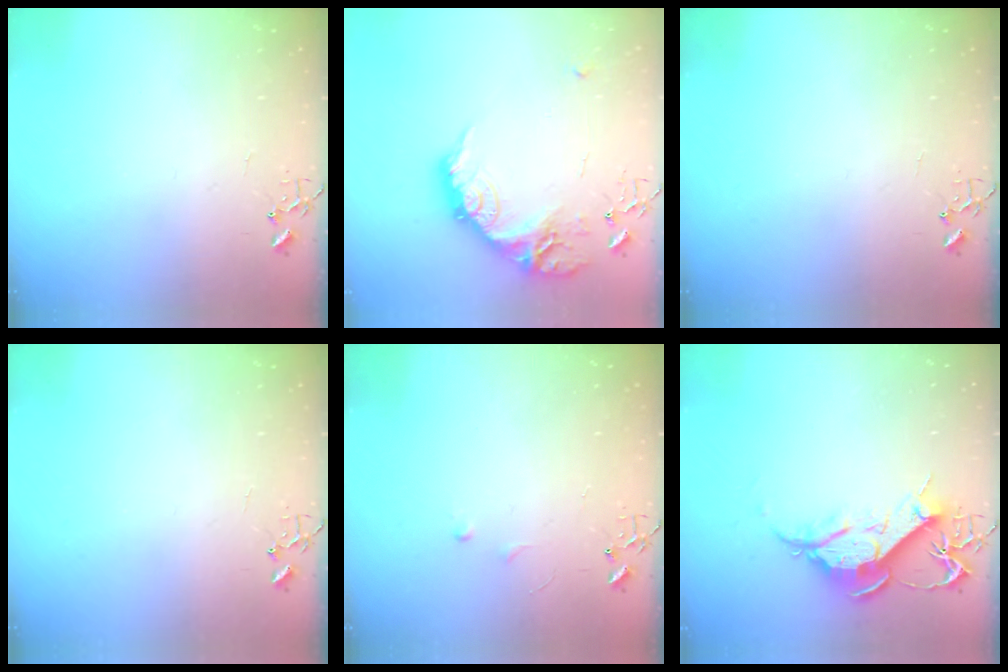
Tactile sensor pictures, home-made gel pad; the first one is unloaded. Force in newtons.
{"total": 20.9, "press": 20.9, "slide": 1.2}
{"total": 0.0}
{"total": 0.0}
{"total": 3.4, "press": 3.4, "slide": 0.5}
{"total": 12.5, "press": 12.4, "slide": 1.3}